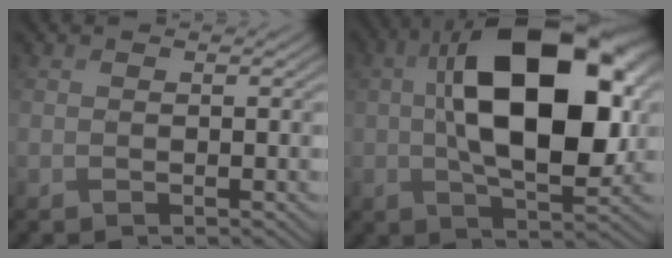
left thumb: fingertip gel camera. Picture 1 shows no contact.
{"total": 17.7, "force": [2.1, 9.4, 14.9], "torque": [-0.258, -0.007, 0.041]}